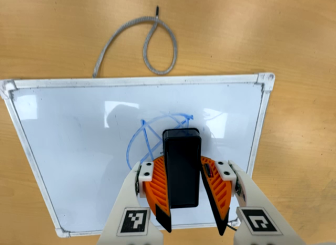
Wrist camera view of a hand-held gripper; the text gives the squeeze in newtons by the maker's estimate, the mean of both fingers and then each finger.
{"total": 8.4, "left": 9.4, "right": 7.4}